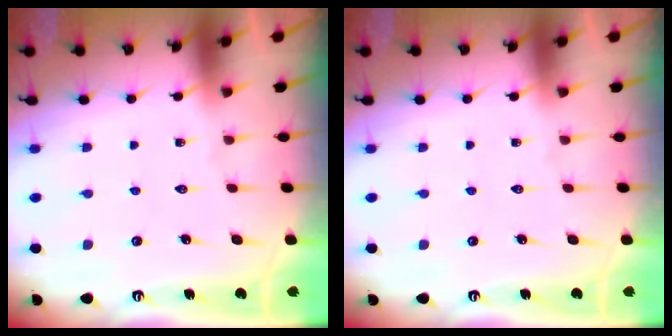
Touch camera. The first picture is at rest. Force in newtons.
{"total": 0.0}